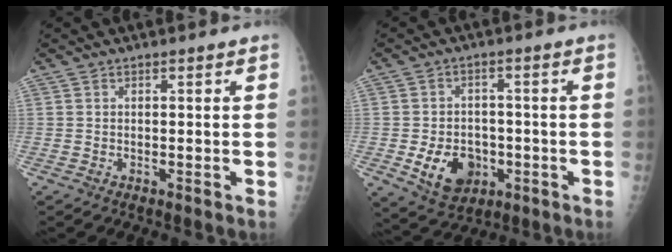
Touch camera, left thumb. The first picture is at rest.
{"total": 9.3, "force": [-2.5, 7.1, 5.4], "torque": [-0.062, 0.005, -0.031]}